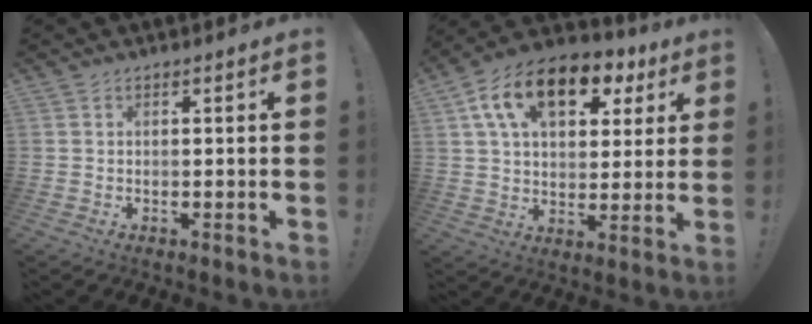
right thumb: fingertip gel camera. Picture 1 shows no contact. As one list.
[{"total": 16.9, "force": [8.2, 10.2, 10.8], "torque": [-0.173, -0.031, 0.146]}]